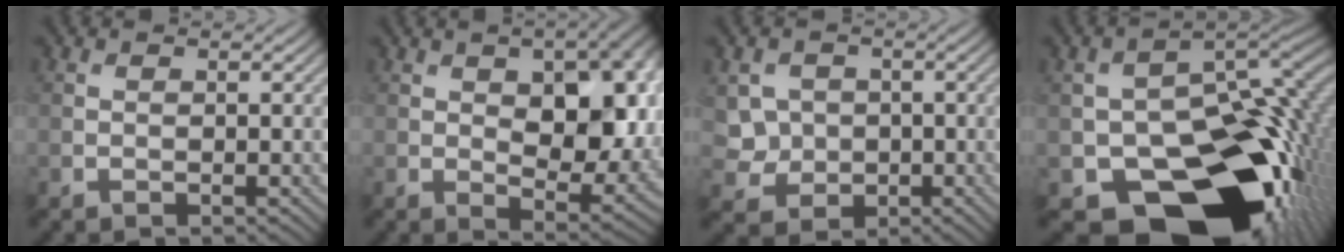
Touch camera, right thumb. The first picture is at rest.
{"total": 13.2, "force": [2.0, 7.1, 10.9], "torque": [-0.158, -0.007, 0.040]}
{"total": 4.5, "force": [0.1, 4.3, 1.5], "torque": [-0.044, -0.010, -0.009]}
{"total": 19.5, "force": [-7.9, 12.2, 13.0], "torque": [-0.186, -0.049, -0.115]}